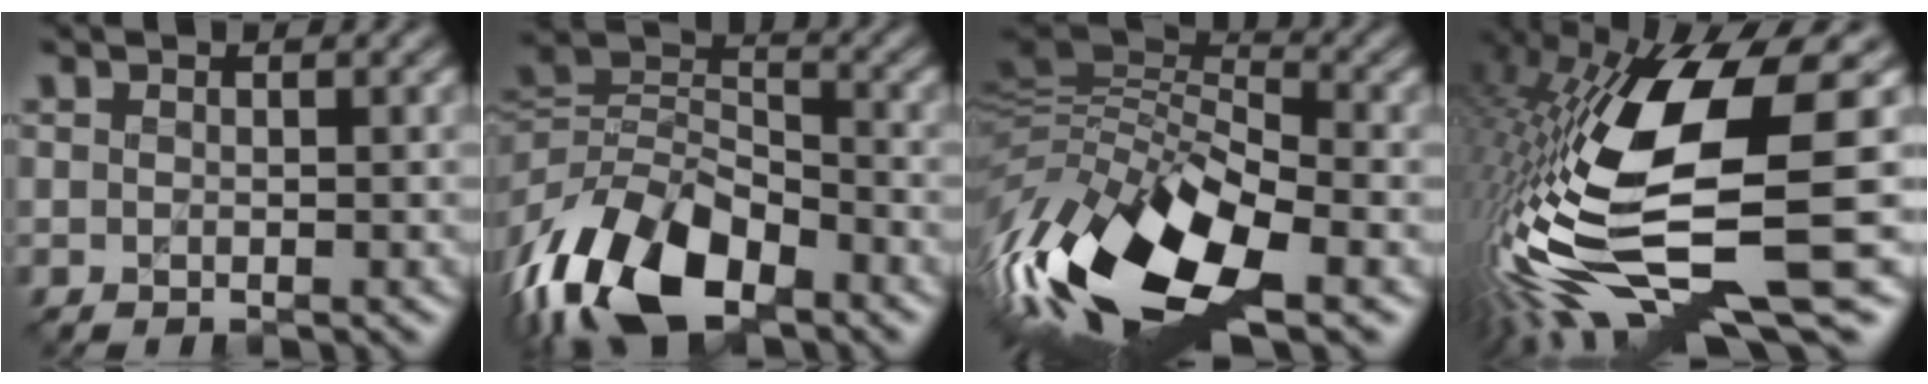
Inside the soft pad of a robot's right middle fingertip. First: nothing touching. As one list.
[{"total": 11.5, "force": [-6.2, 6.1, 7.5], "torque": [-0.146, 0.001, -0.123]}, {"total": 14.9, "force": [-6.9, 6.2, 11.7], "torque": [-0.237, 0.005, -0.127]}, {"total": 14.4, "force": [-1.9, 4.3, 13.7], "torque": [-0.286, -0.023, -0.013]}]